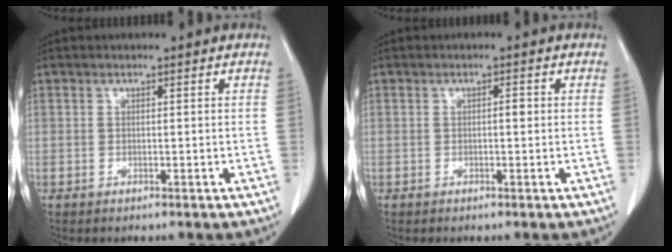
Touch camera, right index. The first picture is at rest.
{"total": 1.1, "force": [0.0, 0.4, 1.0], "torque": [-0.013, 0.002, -0.002]}